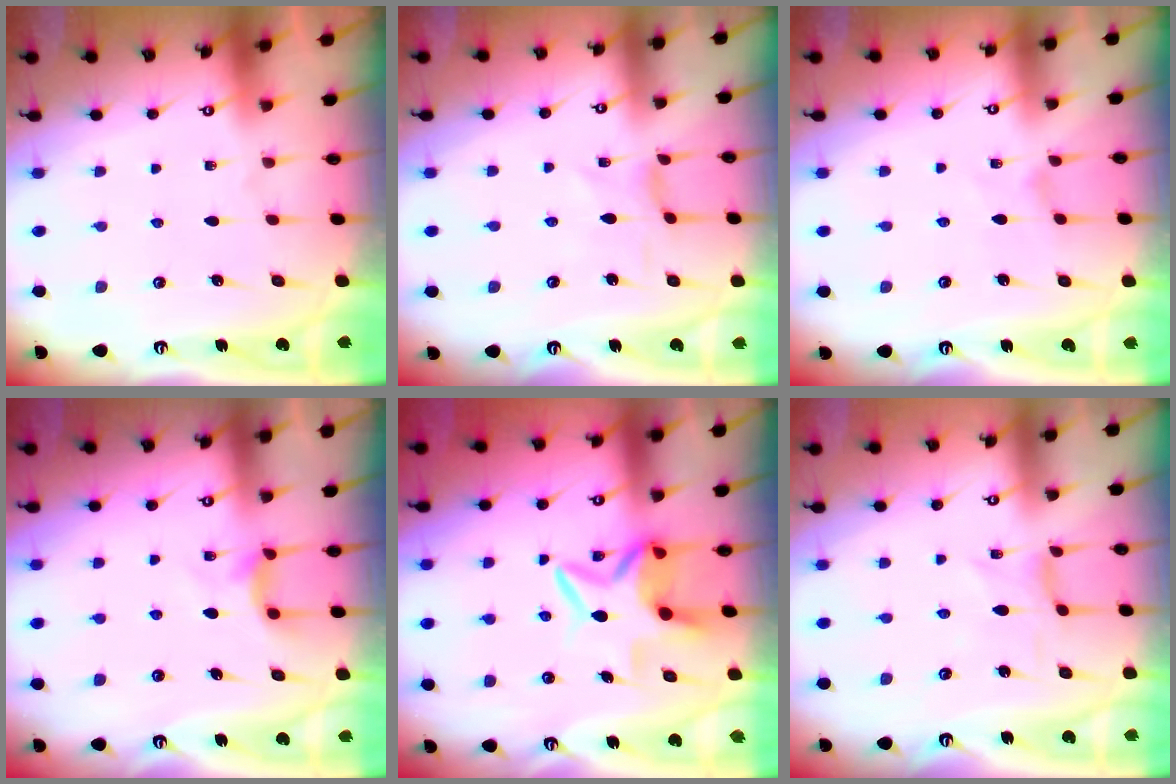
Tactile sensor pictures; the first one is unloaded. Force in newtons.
{"total": 1.4, "press": 1.4, "slide": 0.2}
{"total": 0.0}
{"total": 5.7, "press": 5.6, "slide": 0.6}
{"total": 7.4, "press": 7.3, "slide": 0.9}
{"total": 0.0}